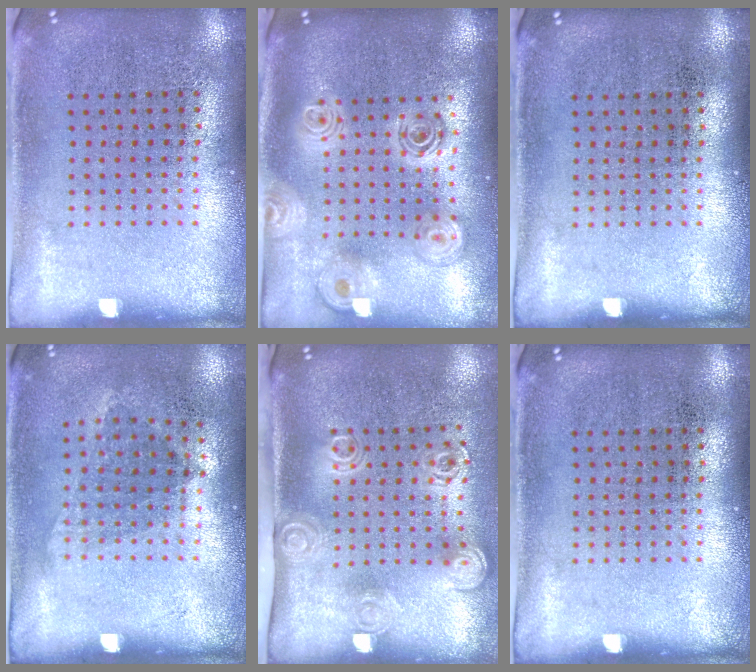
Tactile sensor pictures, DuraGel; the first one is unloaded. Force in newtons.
{"total": 2.3, "press": 1.8, "slide": 1.4}
{"total": 0.0}
{"total": 0.9, "press": 0.7, "slide": 0.6}
{"total": 2.0, "press": 1.4, "slide": 1.4}
{"total": 0.0}